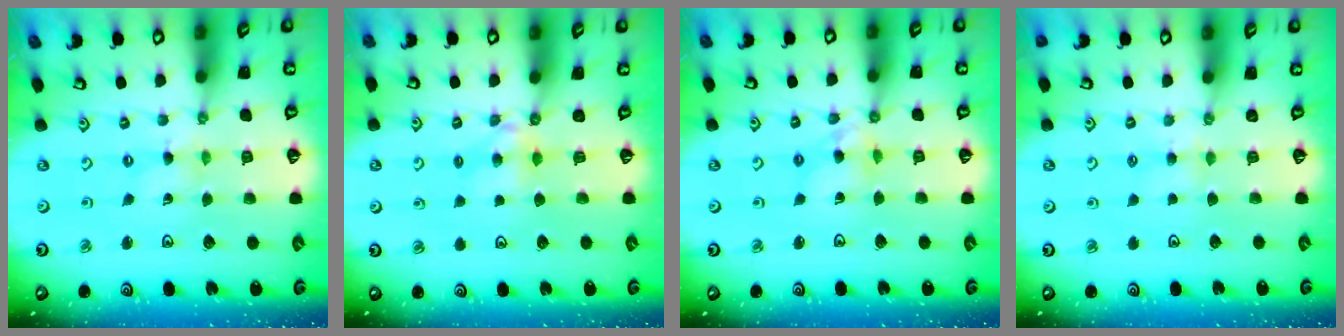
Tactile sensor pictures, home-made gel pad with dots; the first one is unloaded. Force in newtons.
{"total": 4.9, "press": 4.8, "slide": 0.7}
{"total": 7.0, "press": 7.0, "slide": 0.6}
{"total": 3.7, "press": 3.6, "slide": 0.4}